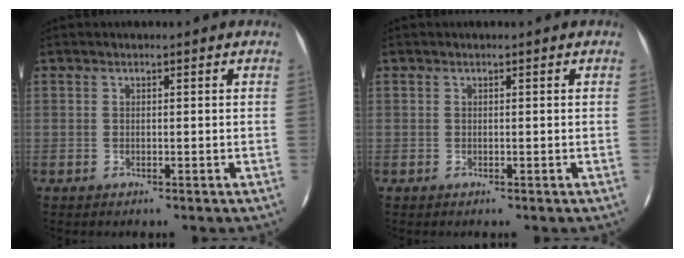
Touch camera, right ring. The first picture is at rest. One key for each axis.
{"total": 0.0}